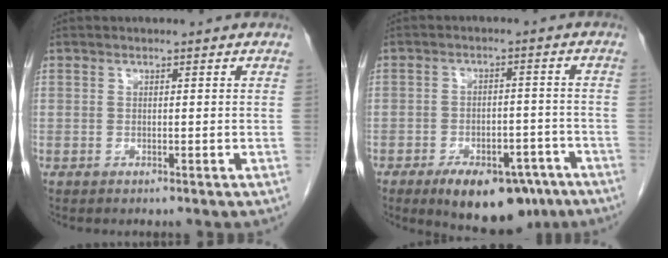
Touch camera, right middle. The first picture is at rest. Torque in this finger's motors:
{"motor_torque": [0.92, -1.22, 0.16, 0.08]}